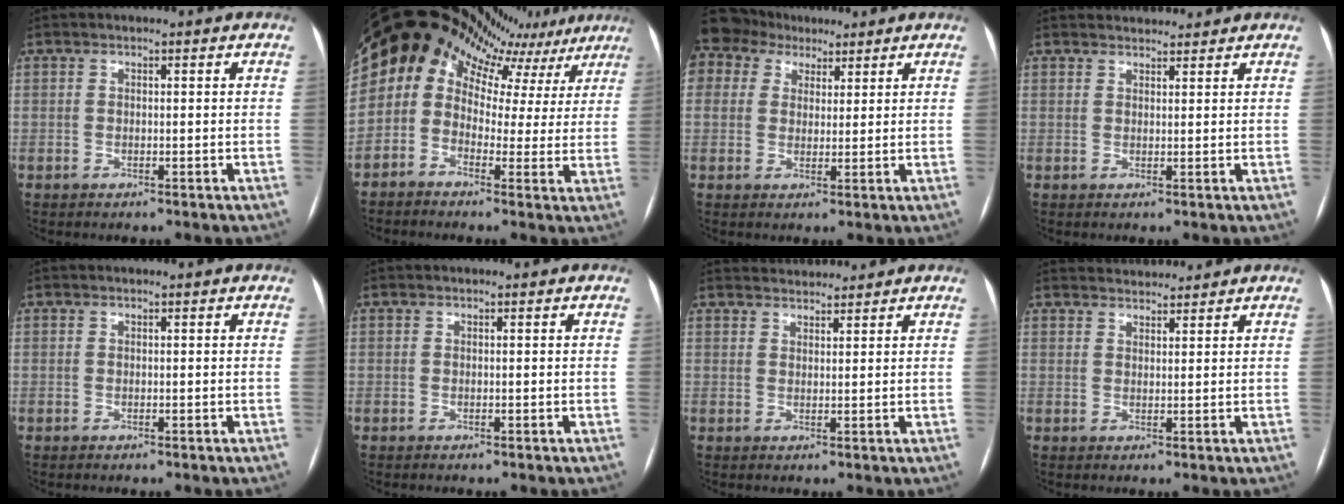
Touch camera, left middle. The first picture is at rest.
{"total": 21.4, "force": [14.9, 13.6, 7.3], "torque": [-0.161, 0.105, 0.179]}
{"total": 9.9, "force": [6.5, 7.1, 2.2], "torque": [-0.058, 0.048, 0.123]}
{"total": 4.1, "force": [4.0, 0.7, 0.3], "torque": [-0.008, 0.025, 0.058]}
{"total": 0.0}
{"total": 0.0}
{"total": 4.1, "force": [4.1, 0.4, 0.1], "torque": [-0.009, 0.025, 0.068]}
{"total": 4.5, "force": [4.5, 0.4, 0.3], "torque": [-0.011, 0.026, 0.071]}